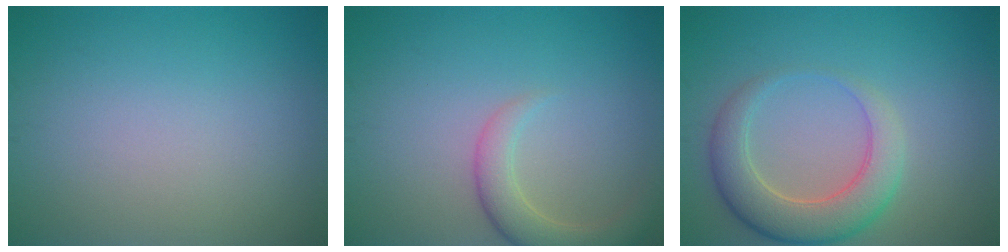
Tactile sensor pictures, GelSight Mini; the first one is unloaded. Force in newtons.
{"total": 3.4, "press": 3.4, "slide": 0.4}
{"total": 5.3, "press": 5.3, "slide": 0.6}